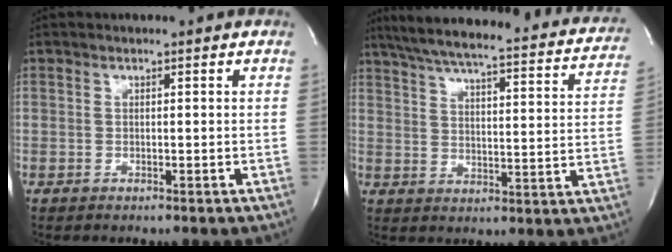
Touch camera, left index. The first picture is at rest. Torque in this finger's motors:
{"motor_torque": [0.63, -0.81, 0.08, 0.07]}